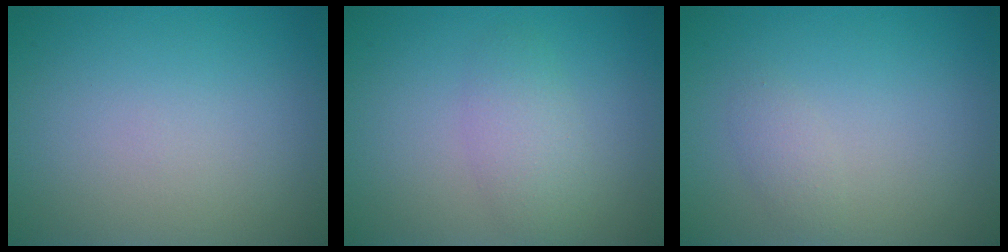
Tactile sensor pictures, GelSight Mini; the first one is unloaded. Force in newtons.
{"total": 2.6, "press": 2.6, "slide": 0.2}
{"total": 1.1, "press": 1.1, "slide": 0.0}